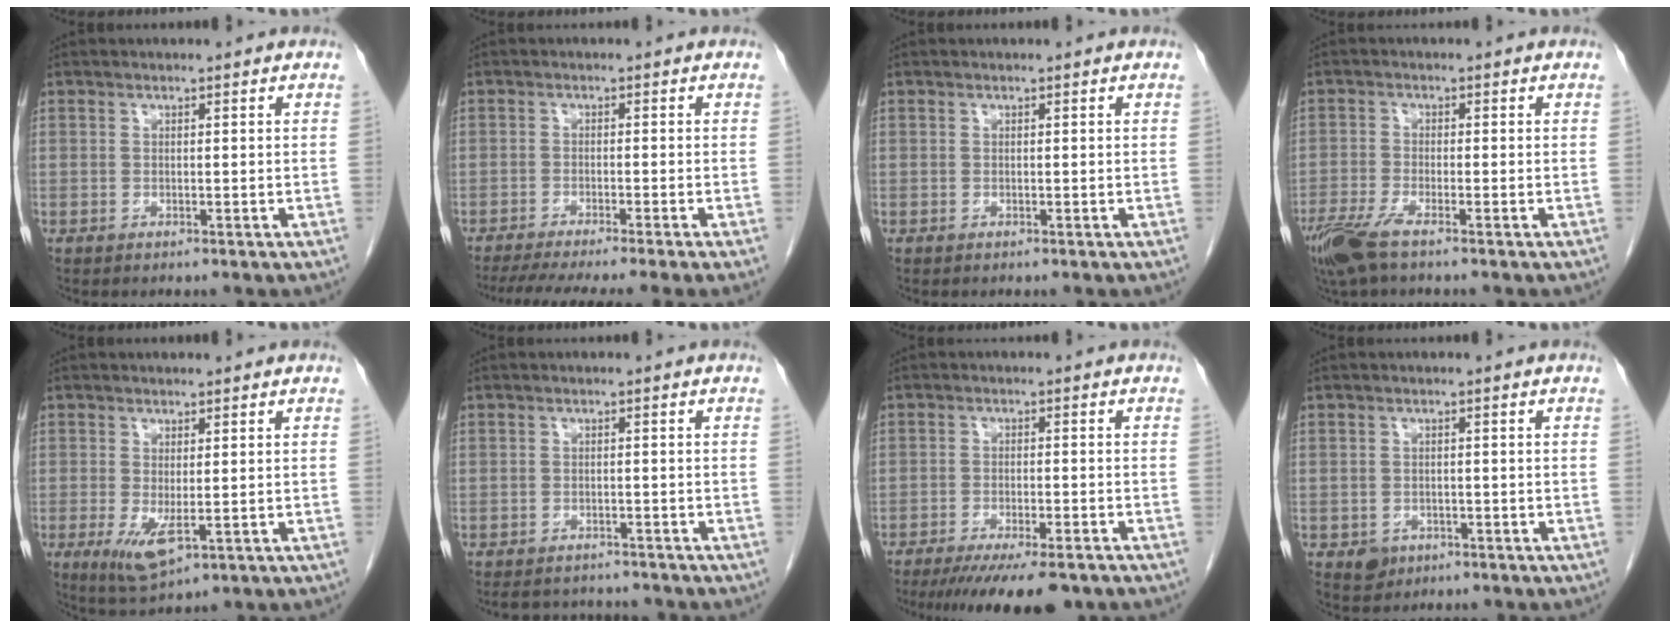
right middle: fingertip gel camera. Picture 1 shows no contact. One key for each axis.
{"total": 11.8, "fx": -9.8, "fy": -1.2, "fz": 6.4, "tx": -0.076, "ty": -0.026, "tz": -0.147}
{"total": 0.0}
{"total": 5.6, "fx": -3.8, "fy": 0.7, "fz": 4.0, "tx": -0.081, "ty": -0.015, "tz": -0.074}
{"total": 4.9, "fx": -1.0, "fy": 1.6, "fz": 4.5, "tx": -0.089, "ty": -0.017, "tz": -0.005}
{"total": 6.0, "fx": -5.8, "fy": 1.5, "fz": 0.9, "tx": -0.007, "ty": 0.004, "tz": -0.077}
{"total": 12.2, "fx": -9.6, "fy": 2.3, "fz": 7.2, "tx": -0.102, "ty": -0.020, "tz": -0.142}
{"total": 2.5, "fx": -1.2, "fy": 2.0, "fz": 0.7, "tx": -0.009, "ty": 0.005, "tz": -0.012}